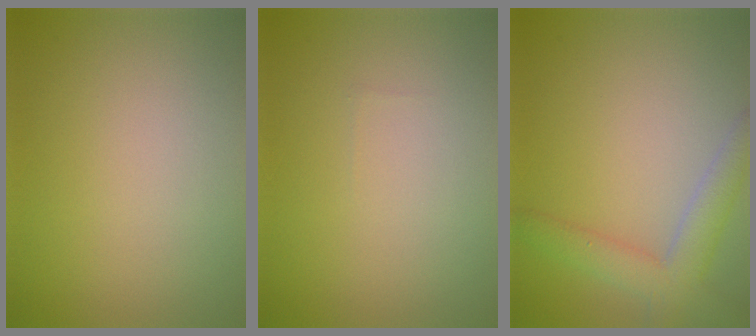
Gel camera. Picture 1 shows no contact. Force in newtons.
{"total": 0.0}
{"total": 4.2, "press": 4.2, "slide": 0.2}